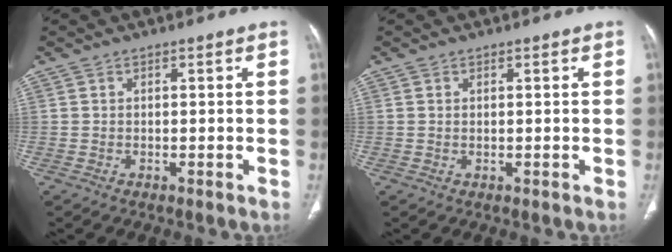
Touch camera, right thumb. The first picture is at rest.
{"total": 0.0}